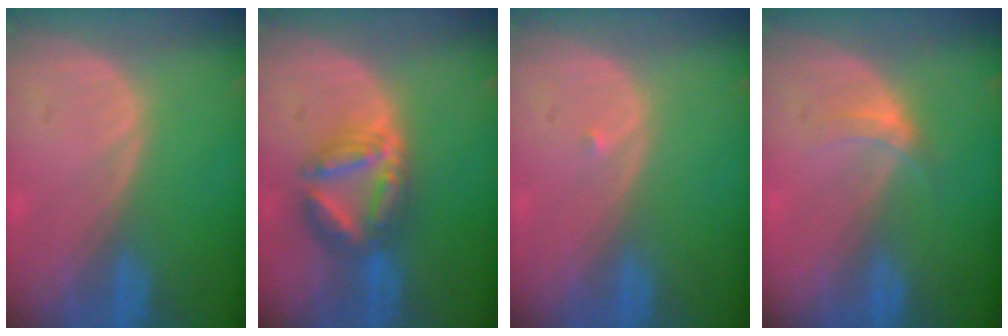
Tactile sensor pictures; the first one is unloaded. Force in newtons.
{"total": 6.9, "press": 6.8, "slide": 0.4}
{"total": 0.5, "press": 0.4, "slide": 0.3}
{"total": 2.6, "press": 2.2, "slide": 1.4}